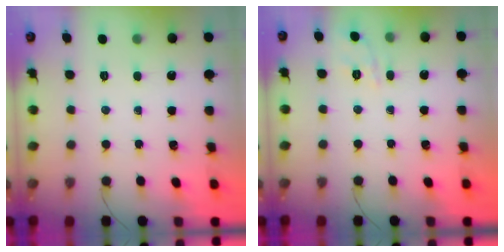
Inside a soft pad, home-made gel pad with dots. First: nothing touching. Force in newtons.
{"total": 1.9, "press": 0.3, "slide": 1.8}